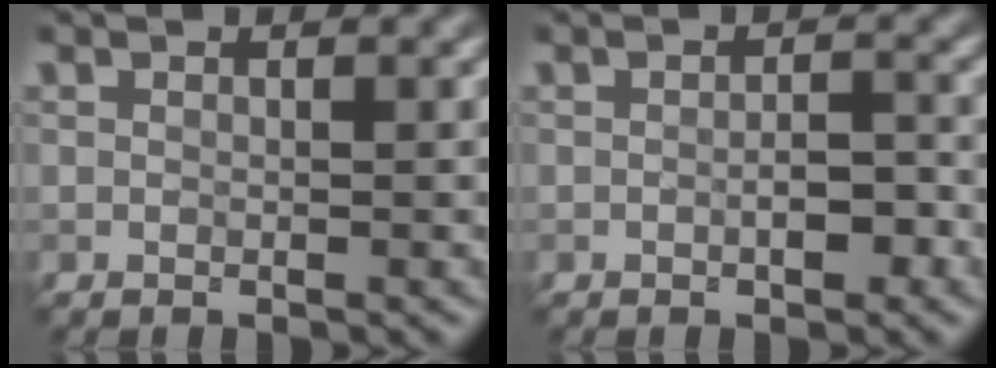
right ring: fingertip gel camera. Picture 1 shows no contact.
{"total": 1.9, "force": [-0.7, 0.8, 1.6], "torque": [-0.026, 0.002, -0.014]}